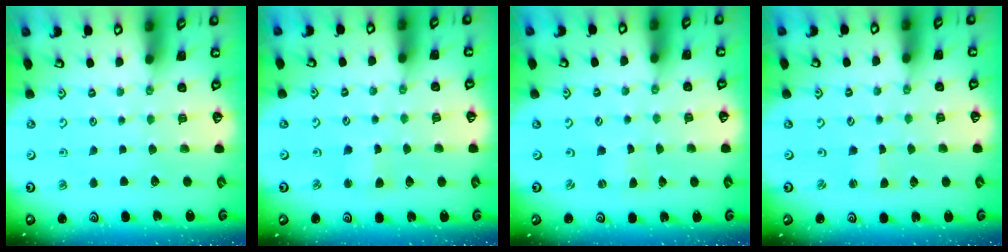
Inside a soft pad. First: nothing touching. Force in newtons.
{"total": 2.7, "press": 2.7, "slide": 0.3}
{"total": 0.0}
{"total": 0.0}